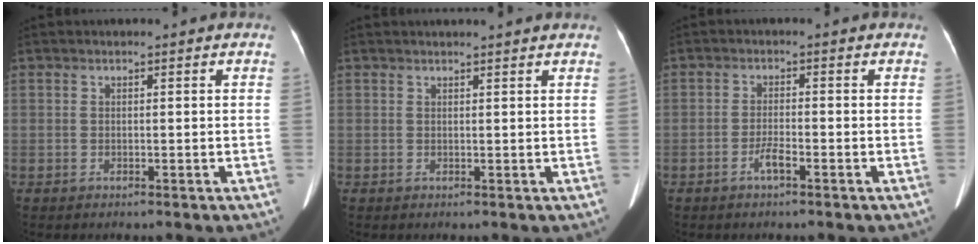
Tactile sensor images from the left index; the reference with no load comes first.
{"total": 4.9, "force": [4.6, -0.3, 1.5], "torque": [-0.017, 0.021, 0.048]}
{"total": 2.2, "force": [-1.3, 0.2, 1.7], "torque": [-0.035, -0.001, -0.027]}